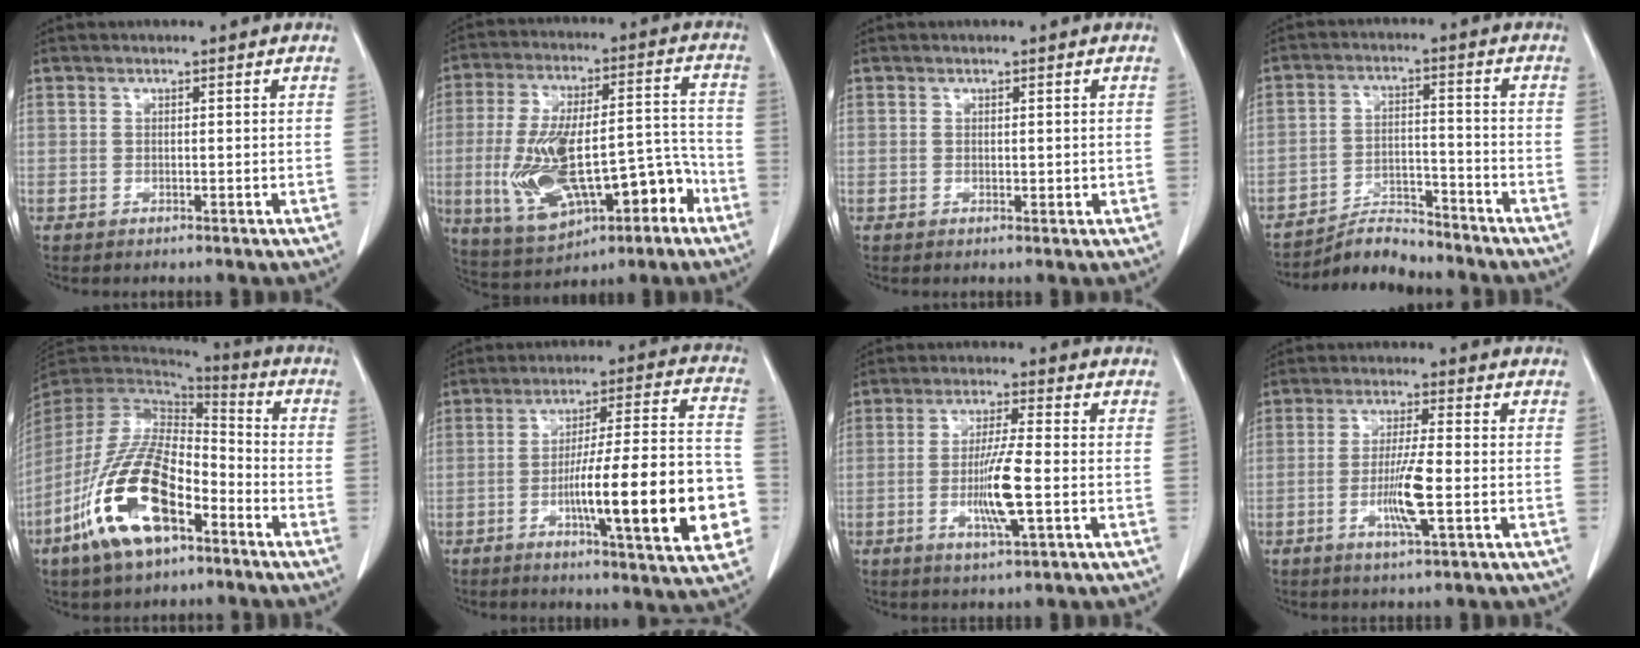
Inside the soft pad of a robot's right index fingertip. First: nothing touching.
{"total": 18.7, "force": [-6.1, 7.2, 16.2], "torque": [-0.300, 0.029, -0.081]}
{"total": 1.1, "force": [0.1, 0.6, 0.9], "torque": [-0.014, -0.004, 0.004]}
{"total": 6.5, "force": [-6.4, 0.9, 0.3], "torque": [-0.008, 0.006, -0.108]}
{"total": 17.8, "force": [-8.3, 6.7, 14.3], "torque": [-0.302, -0.010, -0.152]}
{"total": 20.9, "force": [-5.3, 2.4, 20.0], "torque": [-0.252, 0.014, -0.072]}
{"total": 8.1, "force": [-1.7, 0.2, 7.9], "torque": [-0.151, -0.010, -0.034]}
{"total": 7.0, "force": [-1.8, 0.1, 6.8], "torque": [-0.128, -0.010, -0.035]}